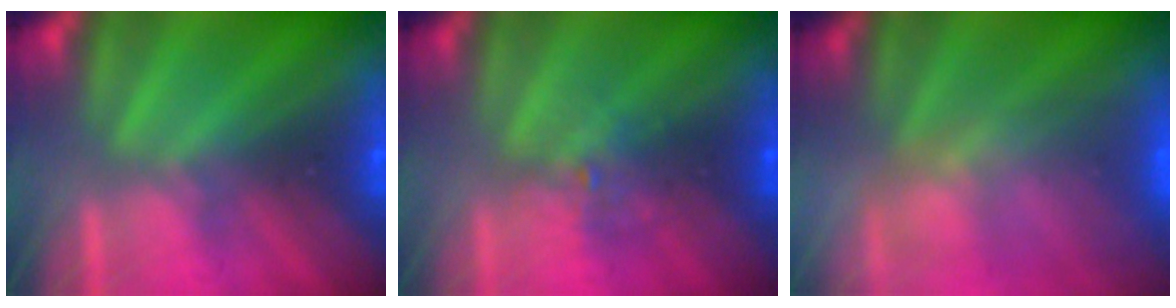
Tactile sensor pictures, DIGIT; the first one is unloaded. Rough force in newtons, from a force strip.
{"total": 2.1}
{"total": 6.1}